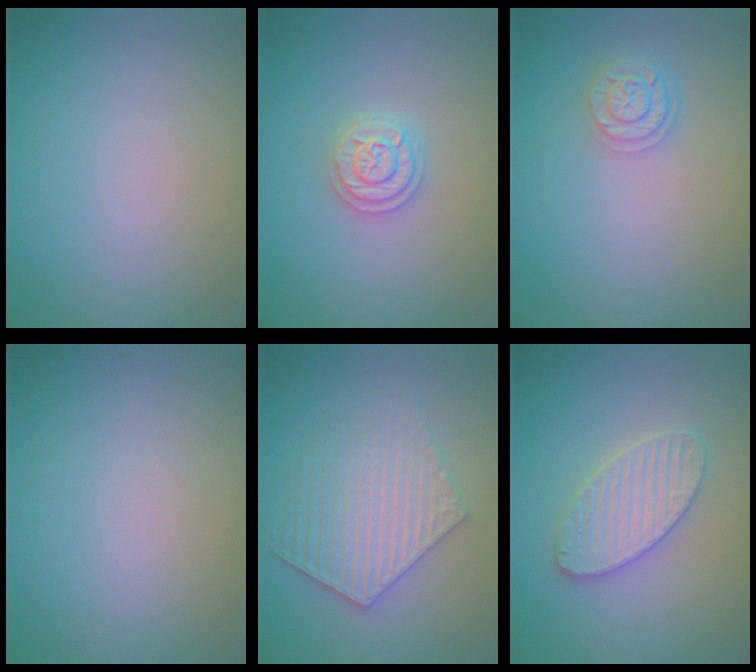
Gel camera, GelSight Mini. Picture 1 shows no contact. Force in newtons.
{"total": 2.3, "press": 2.3, "slide": 0.5}
{"total": 2.6, "press": 2.4, "slide": 1.0}
{"total": 0.0}
{"total": 4.1, "press": 3.8, "slide": 1.4}
{"total": 3.5, "press": 3.5, "slide": 0.6}